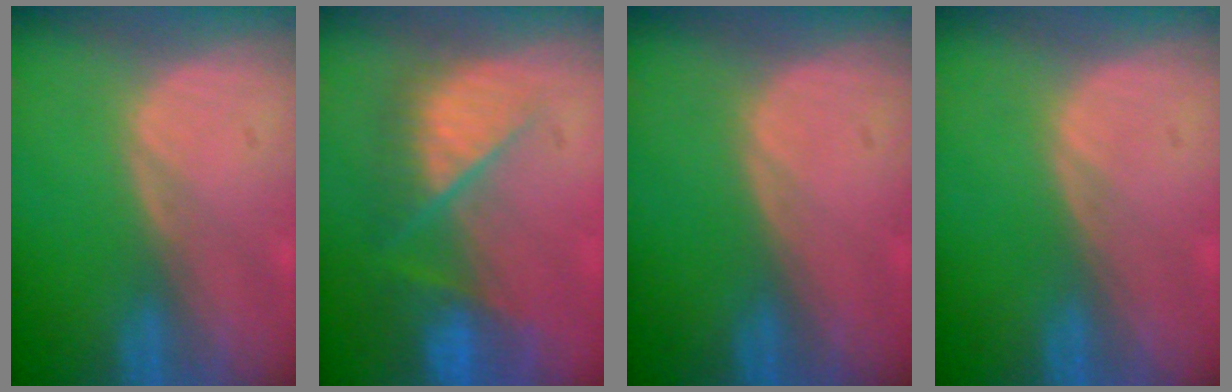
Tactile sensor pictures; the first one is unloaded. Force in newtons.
{"total": 9.2, "press": 7.9, "slide": 4.7}
{"total": 0.0}
{"total": 0.0}